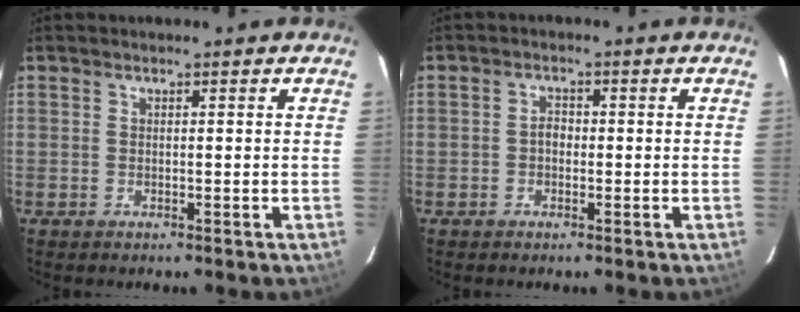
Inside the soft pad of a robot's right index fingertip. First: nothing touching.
{"total": 1.7, "force": [-0.4, 1.3, 1.0], "torque": [-0.019, 0.007, -0.009]}